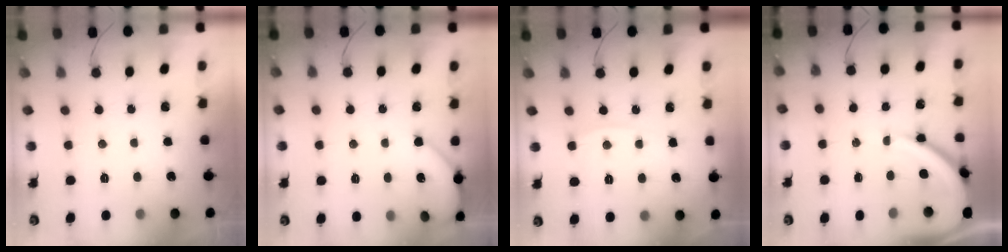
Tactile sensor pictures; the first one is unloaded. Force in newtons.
{"total": 3.3, "press": 3.2, "slide": 0.4}
{"total": 5.3, "press": 5.2, "slide": 0.6}
{"total": 12.6, "press": 12.5, "slide": 1.2}